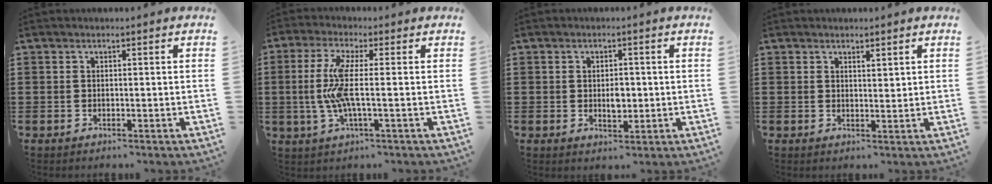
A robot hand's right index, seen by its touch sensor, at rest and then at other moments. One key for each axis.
{"total": 7.3, "fx": -0.6, "fy": 1.2, "fz": 7.2, "tx": -0.165, "ty": -0.017, "tz": -0.022}
{"total": 3.0, "fx": 0.0, "fy": 1.5, "fz": 2.5, "tx": -0.042, "ty": 0.001, "tz": -0.002}
{"total": 1.4, "fx": 1.3, "fy": 0.4, "fz": 0.4, "tx": -0.009, "ty": 0.003, "tz": 0.024}